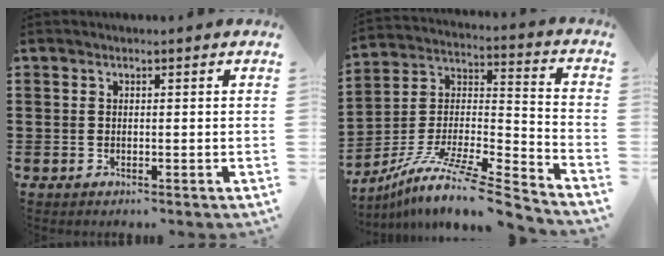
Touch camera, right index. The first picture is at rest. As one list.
[{"total": 10.4, "force": [-8.2, 1.1, 6.3], "torque": [-0.120, 0.000, -0.162]}]